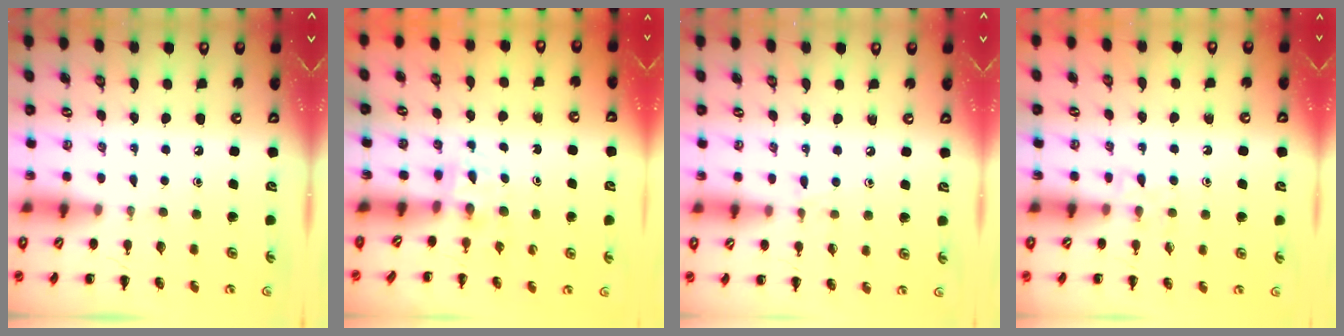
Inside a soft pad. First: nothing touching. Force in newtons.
{"total": 2.4, "press": 2.2, "slide": 1.0}
{"total": 4.7, "press": 4.3, "slide": 1.8}
{"total": 4.8, "press": 4.6, "slide": 1.5}